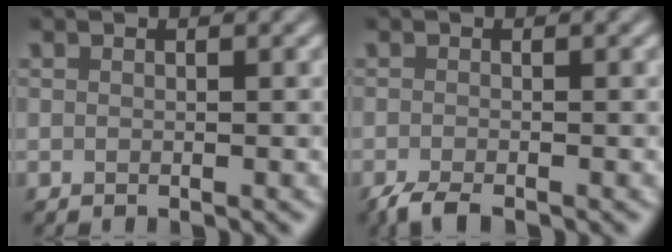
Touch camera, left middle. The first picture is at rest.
{"total": 2.2, "force": [-1.8, 0.3, 1.3], "torque": [-0.024, -0.006, -0.036]}